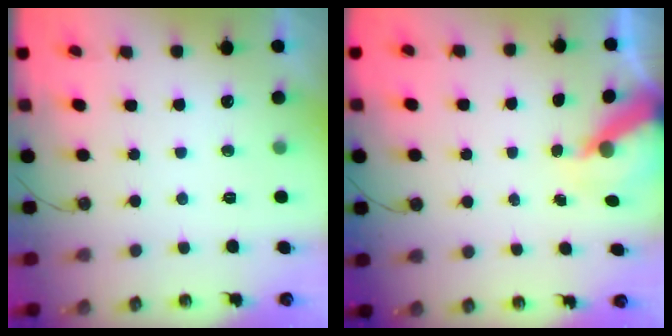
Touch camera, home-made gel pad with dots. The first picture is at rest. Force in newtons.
{"total": 7.2, "press": 7.2, "slide": 0.8}